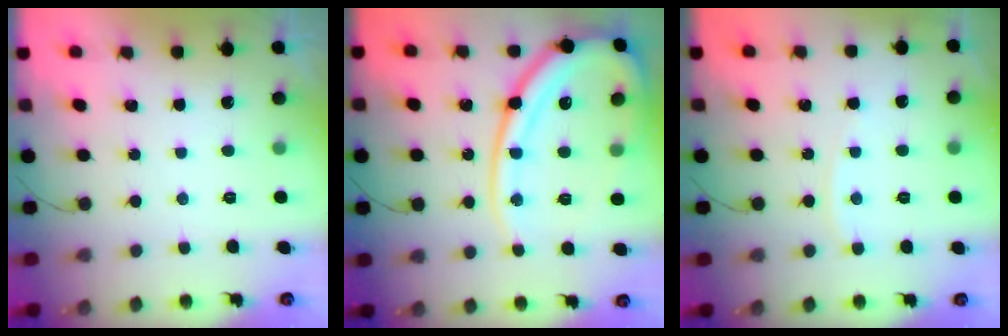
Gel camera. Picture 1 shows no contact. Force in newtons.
{"total": 21.3, "press": 21.1, "slide": 2.2}
{"total": 2.9, "press": 2.9, "slide": 0.3}